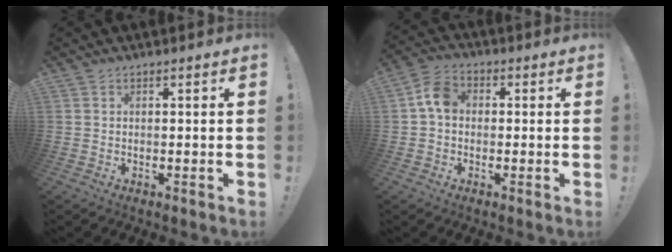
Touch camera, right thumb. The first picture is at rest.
{"total": 7.6, "force": [0.1, 5.6, 5.2], "torque": [-0.106, 0.022, 0.007]}